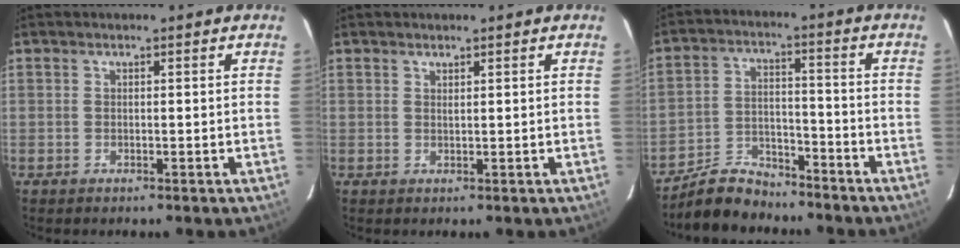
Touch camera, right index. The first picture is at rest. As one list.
[{"total": 0.7, "force": [0.7, 0.0, 0.3], "torque": [-0.006, -0.002, 0.012]}, {"total": 9.2, "force": [-8.2, 3.5, 2.0], "torque": [-0.062, 0.019, -0.141]}]